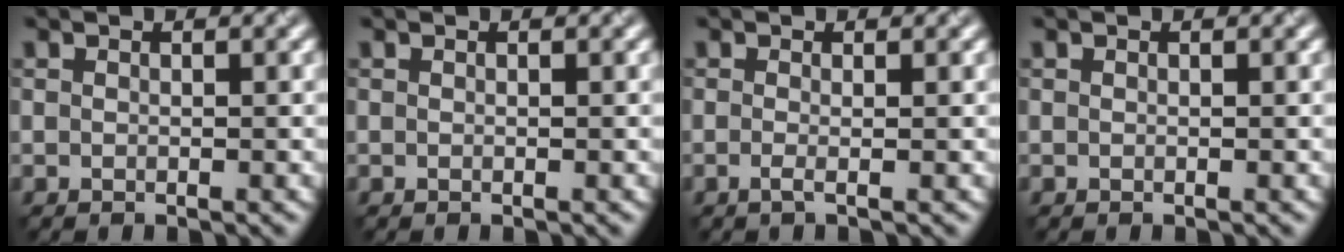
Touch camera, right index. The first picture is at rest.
{"total": 0.0}
{"total": 1.1, "force": [-0.7, 0.1, 0.9], "torque": [-0.013, 0.000, -0.010]}
{"total": 0.0}